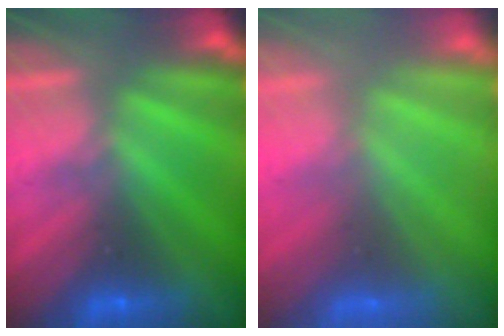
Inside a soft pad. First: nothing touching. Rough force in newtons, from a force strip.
{"total": 7.5}